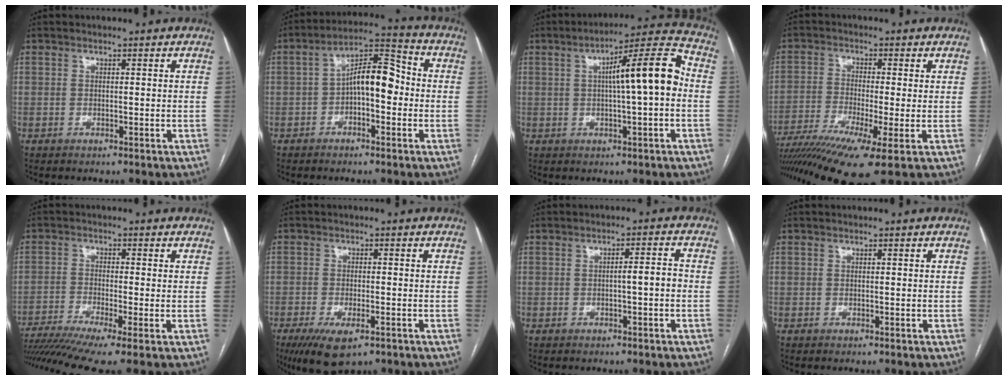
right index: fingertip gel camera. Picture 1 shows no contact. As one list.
[{"total": 9.4, "force": [-0.8, 3.8, 8.5], "torque": [-0.148, 0.038, -0.018]}, {"total": 12.1, "force": [0.8, 1.1, 12.0], "torque": [-0.181, 0.031, 0.007]}, {"total": 14.5, "force": [-9.0, 0.8, 11.3], "torque": [-0.199, -0.029, -0.152]}, {"total": 12.4, "force": [-8.9, 0.6, 8.6], "torque": [-0.165, -0.021, -0.151]}, {"total": 7.7, "force": [-4.5, 2.8, 5.6], "torque": [-0.098, -0.016, -0.071]}, {"total": 3.0, "force": [-0.5, 0.3, 2.9], "torque": [-0.043, 0.007, -0.009]}, {"total": 0.0}]